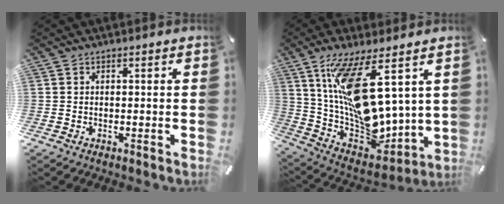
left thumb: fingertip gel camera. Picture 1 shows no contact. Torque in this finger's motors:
{"motor_torque": [2.42, 2.59, 2.38, -0.39, 0.38]}